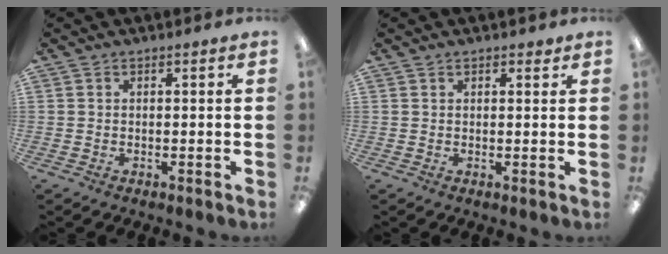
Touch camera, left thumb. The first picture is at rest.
{"total": 1.6, "force": [1.1, 0.8, 0.8], "torque": [-0.009, -0.001, 0.018]}